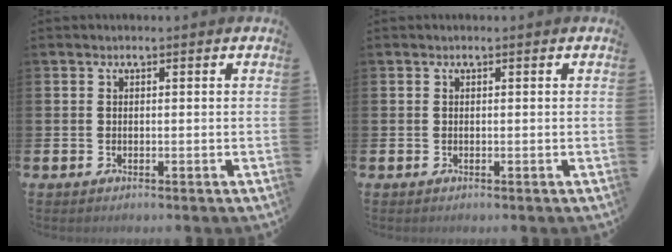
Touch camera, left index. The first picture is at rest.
{"total": 0.0}